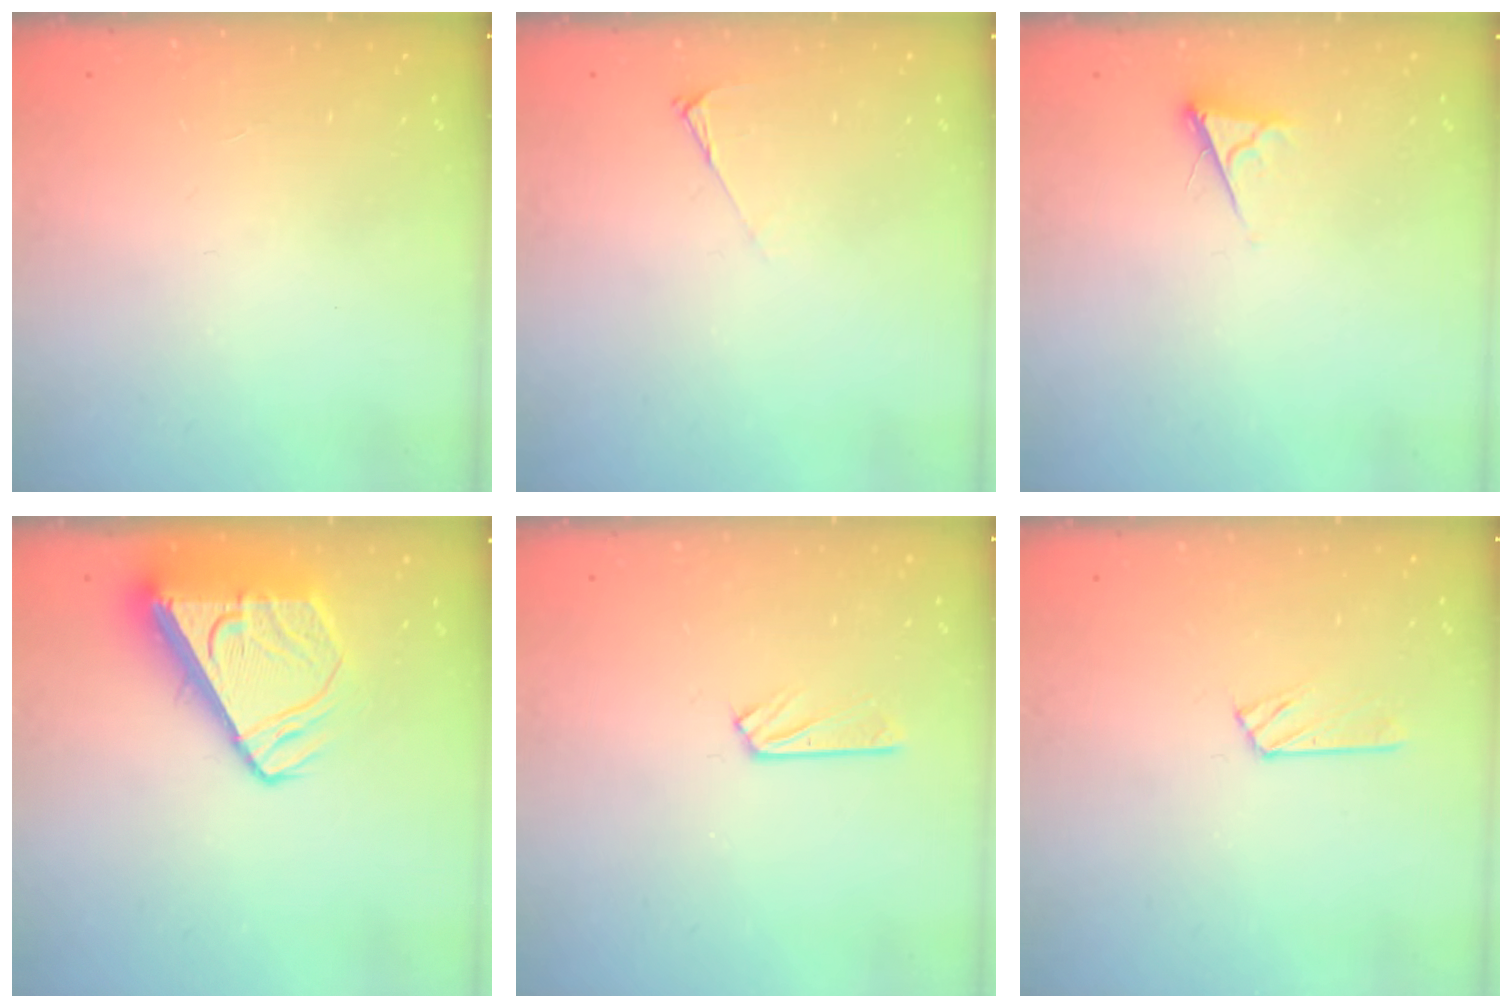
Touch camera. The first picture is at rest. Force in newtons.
{"total": 4.0, "press": 4.0, "slide": 0.7}
{"total": 4.1, "press": 4.0, "slide": 0.5}
{"total": 11.0, "press": 11.0, "slide": 1.1}
{"total": 2.6, "press": 2.5, "slide": 0.3}
{"total": 3.8, "press": 3.7, "slide": 0.5}